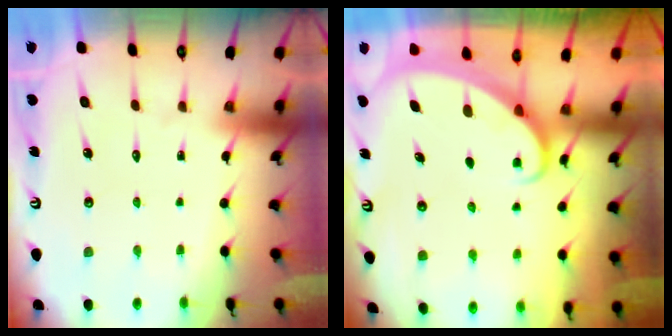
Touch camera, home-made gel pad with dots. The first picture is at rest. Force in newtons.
{"total": 1.8, "press": 1.8, "slide": 0.1}